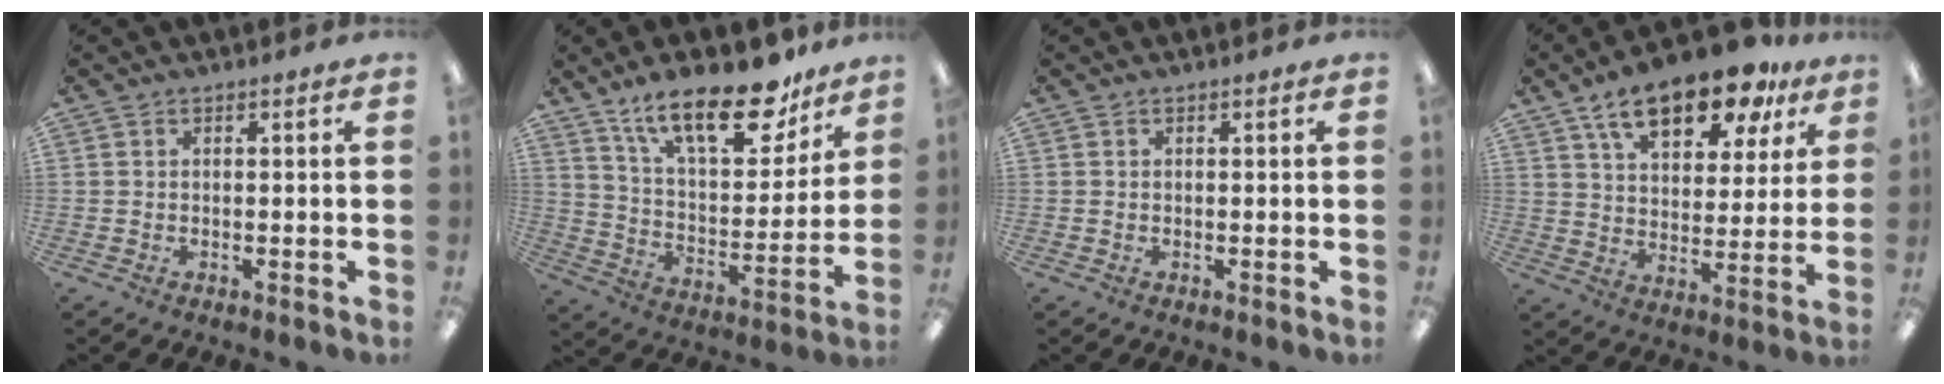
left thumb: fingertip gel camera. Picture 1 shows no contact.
{"total": 22.1, "force": [15.1, 8.6, 13.7], "torque": [-0.212, -0.087, 0.256]}
{"total": 0.0}
{"total": 16.5, "force": [11.3, 7.5, 9.4], "torque": [-0.142, -0.056, 0.193]}